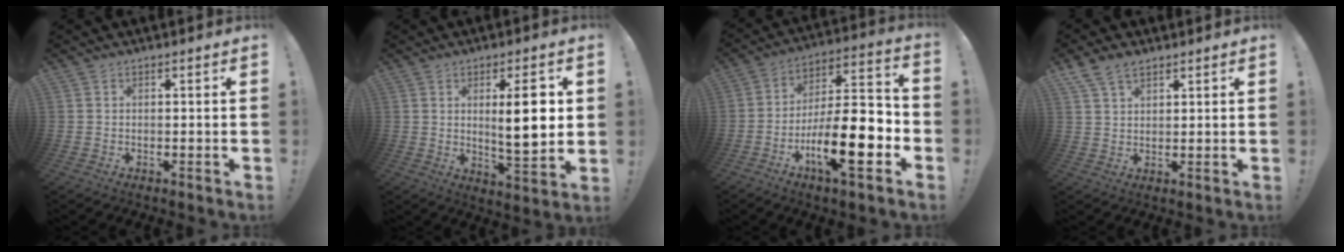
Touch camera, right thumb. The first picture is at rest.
{"total": 11.2, "force": [2.3, 2.7, 10.6], "torque": [-0.151, -0.010, 0.032]}
{"total": 21.3, "force": [-8.3, 6.5, 18.5], "torque": [-0.313, 0.037, -0.132]}
{"total": 5.7, "force": [4.0, 3.1, 2.8], "torque": [-0.061, -0.009, 0.079]}